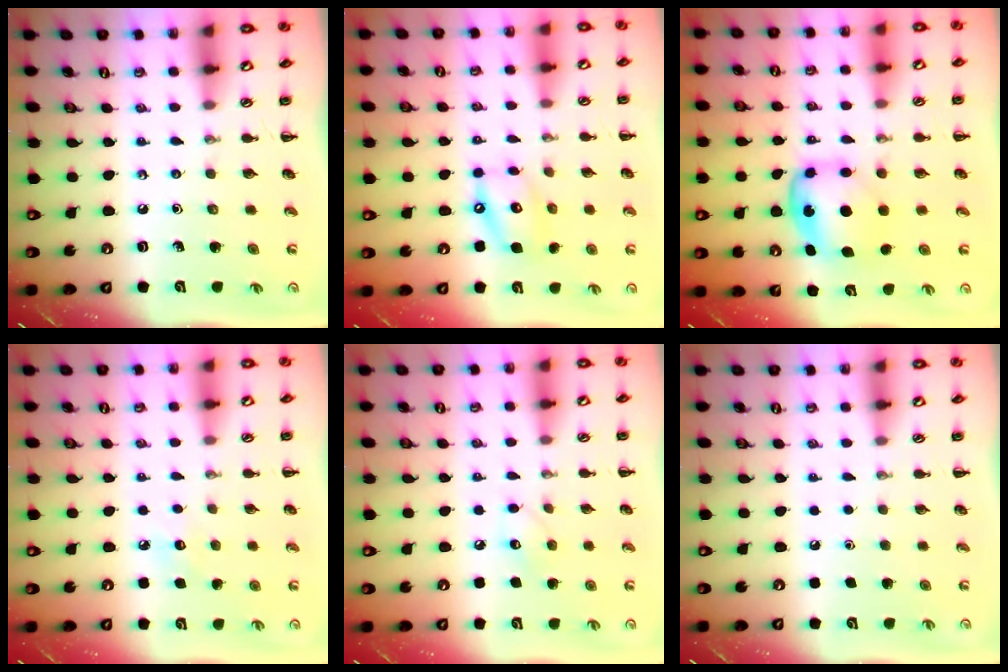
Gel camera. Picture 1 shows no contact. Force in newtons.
{"total": 11.5, "press": 11.2, "slide": 2.7}
{"total": 6.1, "press": 6.1, "slide": 0.3}
{"total": 5.7, "press": 5.5, "slide": 1.5}
{"total": 7.3, "press": 7.1, "slide": 1.3}
{"total": 1.7, "press": 1.7, "slide": 0.1}